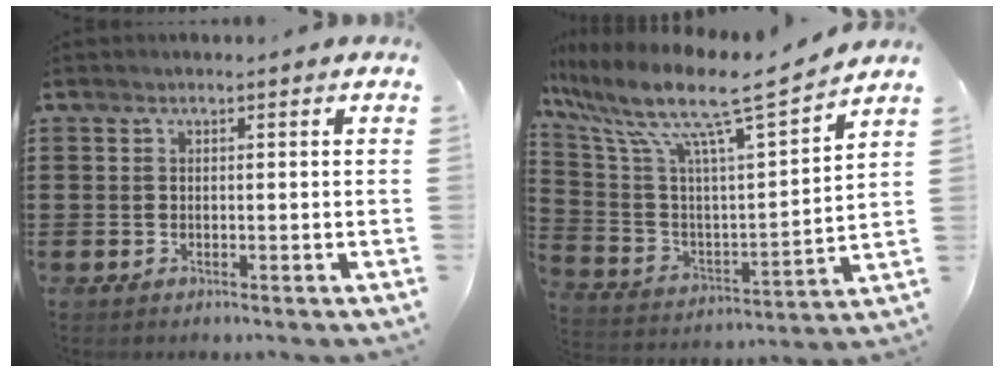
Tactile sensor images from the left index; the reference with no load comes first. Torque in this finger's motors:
{"motor_torque": [2.14, 0.00, 0.60, 0.21]}